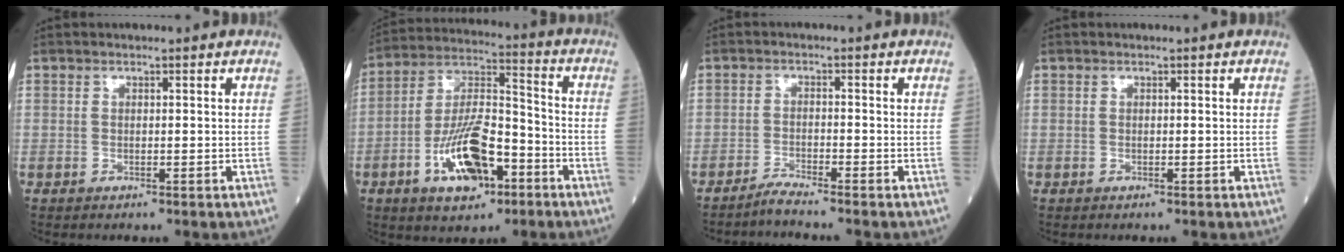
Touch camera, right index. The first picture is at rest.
{"total": 13.8, "force": [-5.7, 5.5, 11.2], "torque": [-0.218, 0.008, -0.098]}
{"total": 2.8, "force": [-2.6, -1.0, 0.4], "torque": [-0.011, -0.011, -0.055]}
{"total": 0.0}